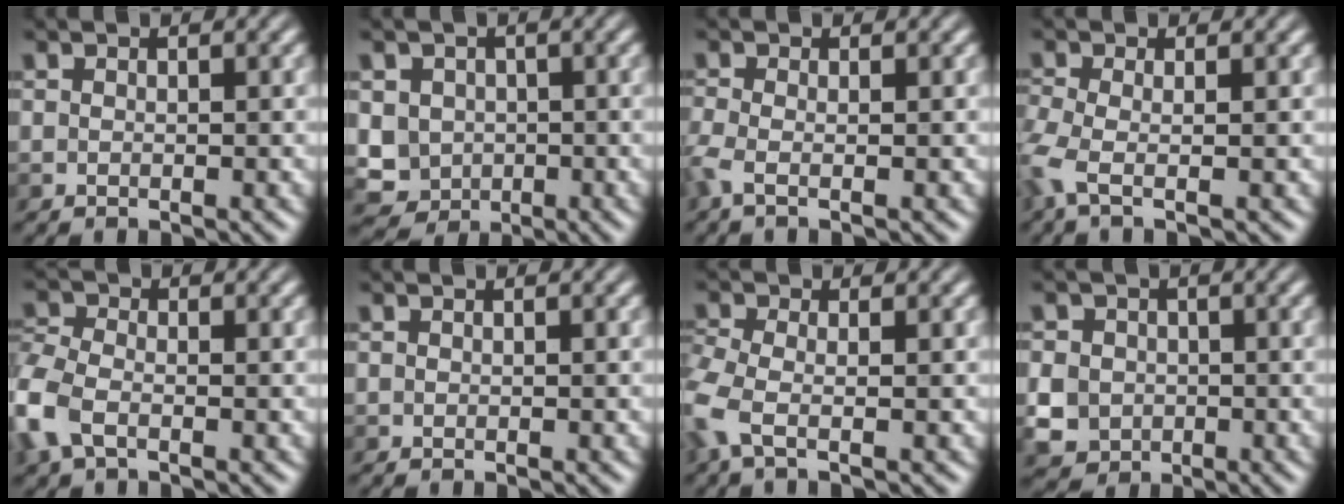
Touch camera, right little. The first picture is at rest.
{"total": 5.8, "force": [0.4, 5.4, 2.2], "torque": [-0.045, 0.029, -0.014]}
{"total": 1.7, "force": [-0.7, 0.6, 1.4], "torque": [-0.045, 0.005, -0.019]}
{"total": 2.9, "force": [-0.8, 1.1, 2.5], "torque": [-0.077, 0.006, -0.023]}
{"total": 5.0, "force": [-1.6, 3.0, 3.6], "torque": [-0.105, 0.007, -0.044]}
{"total": 0.0}
{"total": 3.5, "force": [-1.1, 1.5, 2.9], "torque": [-0.087, 0.007, -0.030]}
{"total": 7.0, "force": [-1.3, 6.4, 2.5], "torque": [-0.067, 0.007, -0.048]}